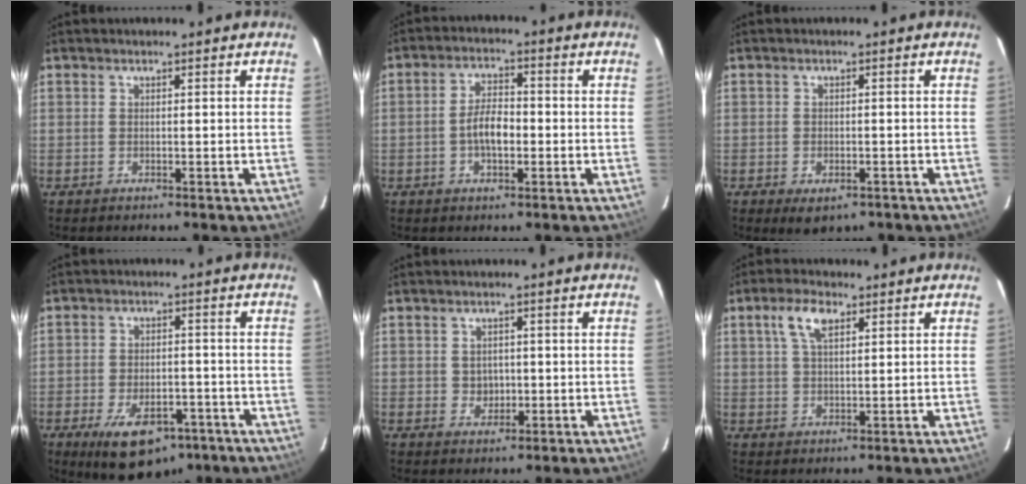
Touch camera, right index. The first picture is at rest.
{"total": 5.5, "force": [-1.2, 2.3, 4.8], "torque": [-0.093, 0.007, -0.020]}
{"total": 4.6, "force": [-2.5, 2.7, 2.7], "torque": [-0.052, -0.012, -0.031]}
{"total": 13.1, "force": [-7.8, 6.8, 8.1], "torque": [-0.158, -0.011, -0.108]}
{"total": 3.0, "force": [-0.3, 2.8, 1.0], "torque": [-0.016, 0.006, 0.002]}
{"total": 5.5, "force": [2.6, 2.2, 4.3], "torque": [-0.083, 0.011, 0.049]}